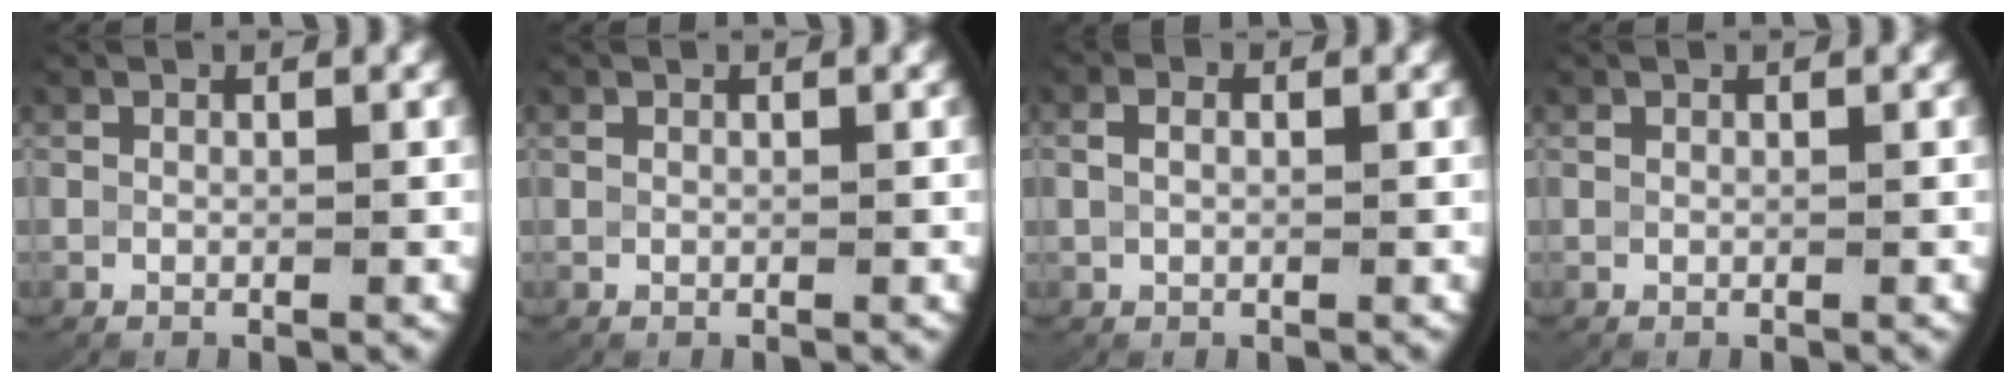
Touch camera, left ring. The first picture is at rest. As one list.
[{"total": 0.0}, {"total": 1.4, "force": [0.3, 0.9, 1.0], "torque": [-0.025, -0.002, 0.010]}, {"total": 0.0}]